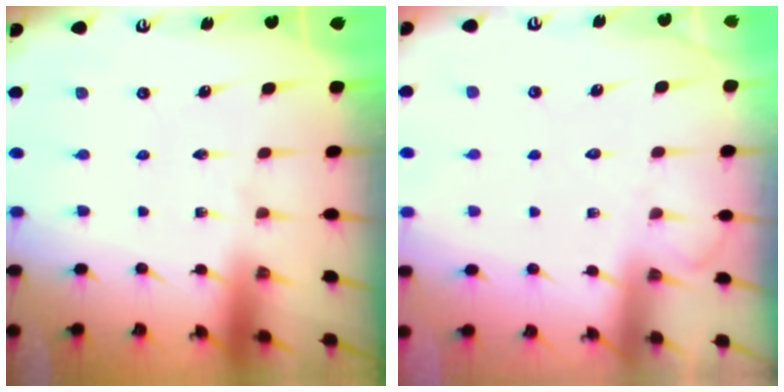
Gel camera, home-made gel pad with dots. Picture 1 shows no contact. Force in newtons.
{"total": 5.0, "press": 4.9, "slide": 0.6}